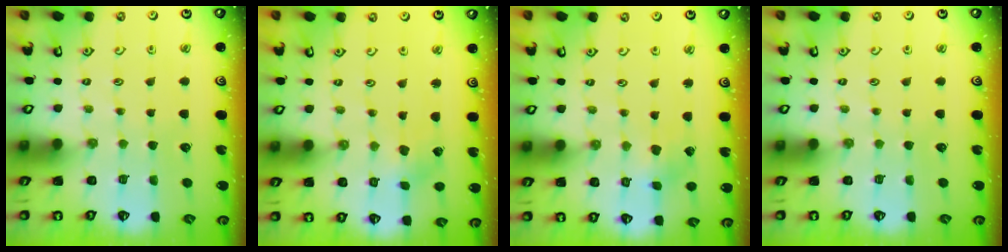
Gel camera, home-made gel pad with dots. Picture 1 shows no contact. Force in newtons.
{"total": 1.3, "press": 1.3, "slide": 0.1}
{"total": 2.1, "press": 2.1, "slide": 0.2}
{"total": 0.0}